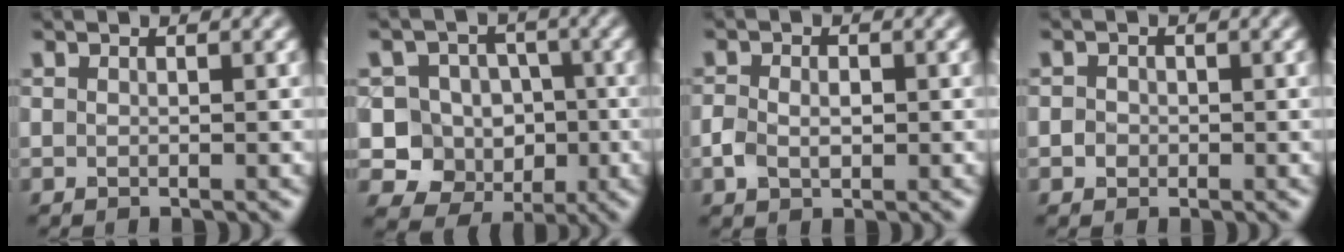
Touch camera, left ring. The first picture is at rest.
{"total": 8.6, "force": [-1.7, 8.0, 2.7], "torque": [-0.037, 0.022, -0.055]}
{"total": 2.4, "force": [-0.6, 1.7, 1.7], "torque": [-0.033, -0.002, -0.011]}
{"total": 1.2, "force": [-0.2, 1.1, 0.4], "torque": [0.000, -0.002, -0.008]}